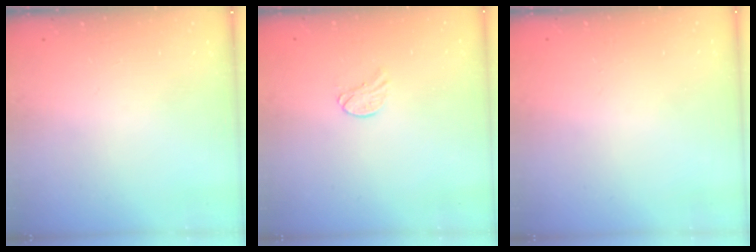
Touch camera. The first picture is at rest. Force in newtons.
{"total": 5.8, "press": 5.8, "slide": 0.5}
{"total": 0.7, "press": 0.7, "slide": 0.1}